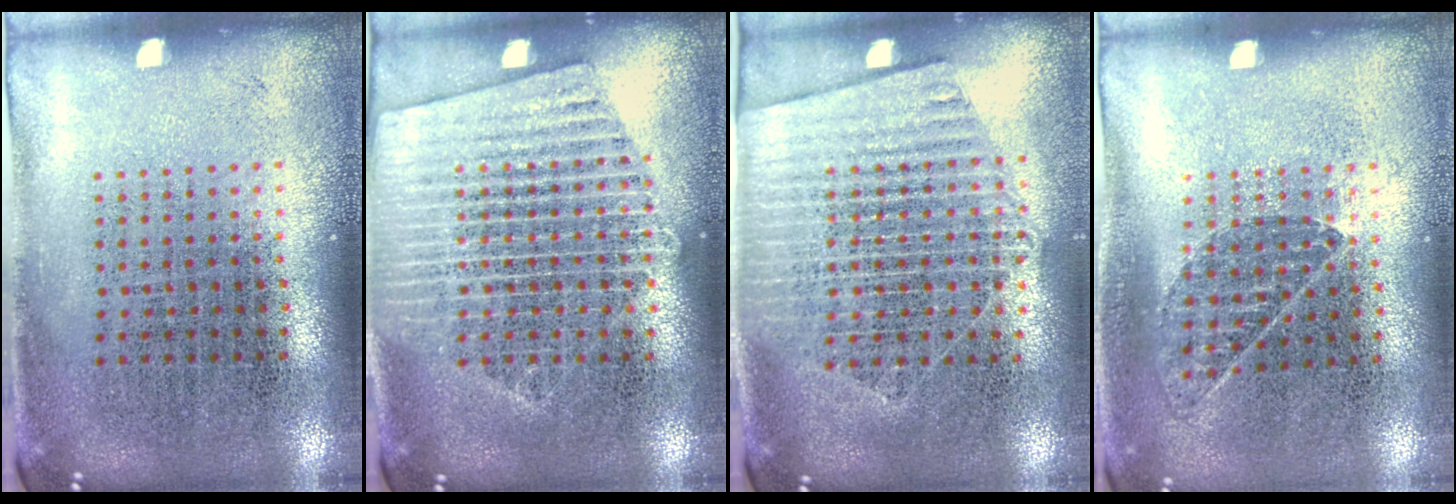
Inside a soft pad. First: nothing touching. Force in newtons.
{"total": 1.8, "press": 1.8, "slide": 0.3}
{"total": 1.6, "press": 1.5, "slide": 0.6}
{"total": 0.9, "press": 0.7, "slide": 0.5}